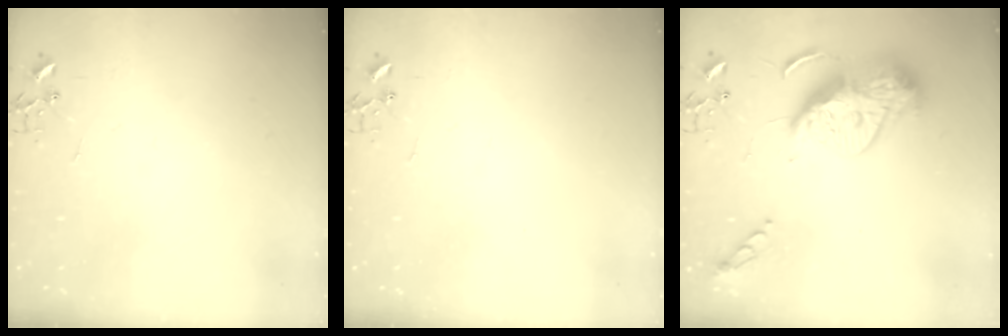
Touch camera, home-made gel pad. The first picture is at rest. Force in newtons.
{"total": 0.0}
{"total": 16.7, "press": 16.7, "slide": 0.8}